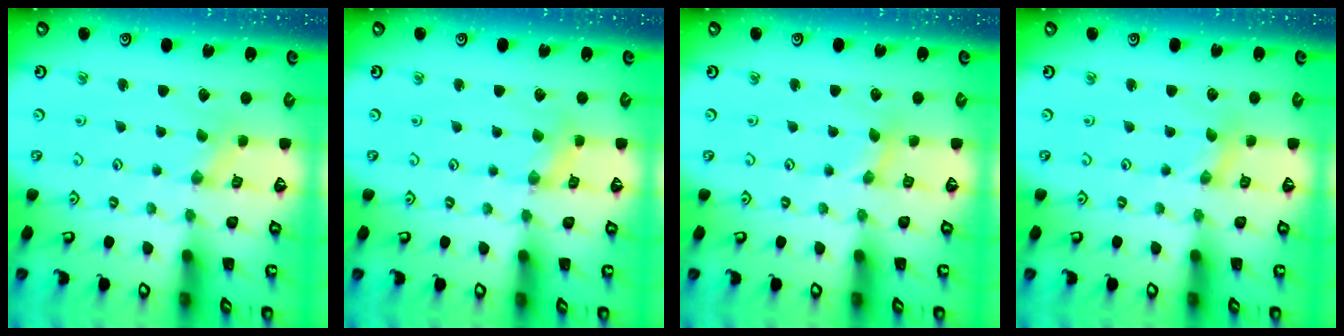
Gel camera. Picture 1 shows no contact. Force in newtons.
{"total": 2.6, "press": 2.6, "slide": 0.3}
{"total": 1.6, "press": 1.6, "slide": 0.4}
{"total": 0.7, "press": 0.7, "slide": 0.2}